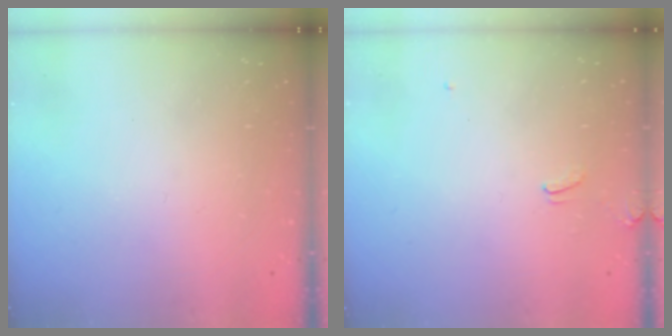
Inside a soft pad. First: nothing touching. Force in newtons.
{"total": 0.5, "press": 0.1, "slide": 0.5}